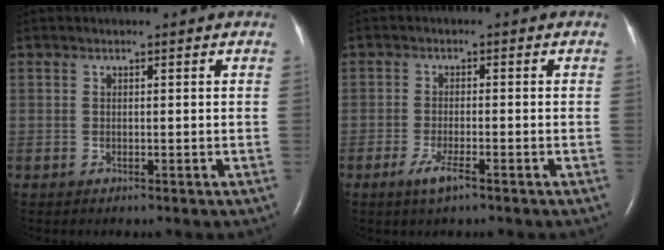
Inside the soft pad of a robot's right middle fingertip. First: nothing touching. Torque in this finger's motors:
{"motor_torque": [0.02, -0.02, 0.02, 0.06]}